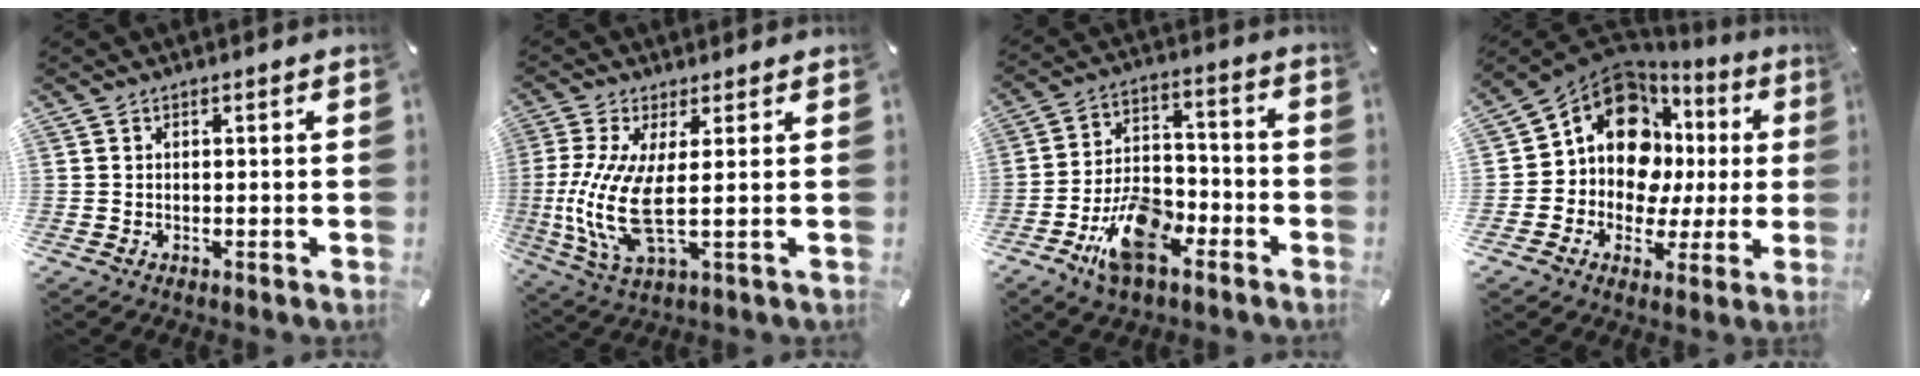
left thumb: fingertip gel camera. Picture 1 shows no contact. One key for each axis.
{"total": 12.6, "fx": 0.4, "fy": 3.1, "fz": 12.2, "tx": -0.279, "ty": -0.037, "tz": 0.002}
{"total": 14.2, "fx": -7.5, "fy": 7.8, "fz": 9.1, "tx": -0.171, "ty": 0.045, "tz": -0.130}
{"total": 14.4, "fx": 3.8, "fy": 11.6, "fz": 7.6, "tx": -0.146, "ty": -0.048, "tz": 0.067}